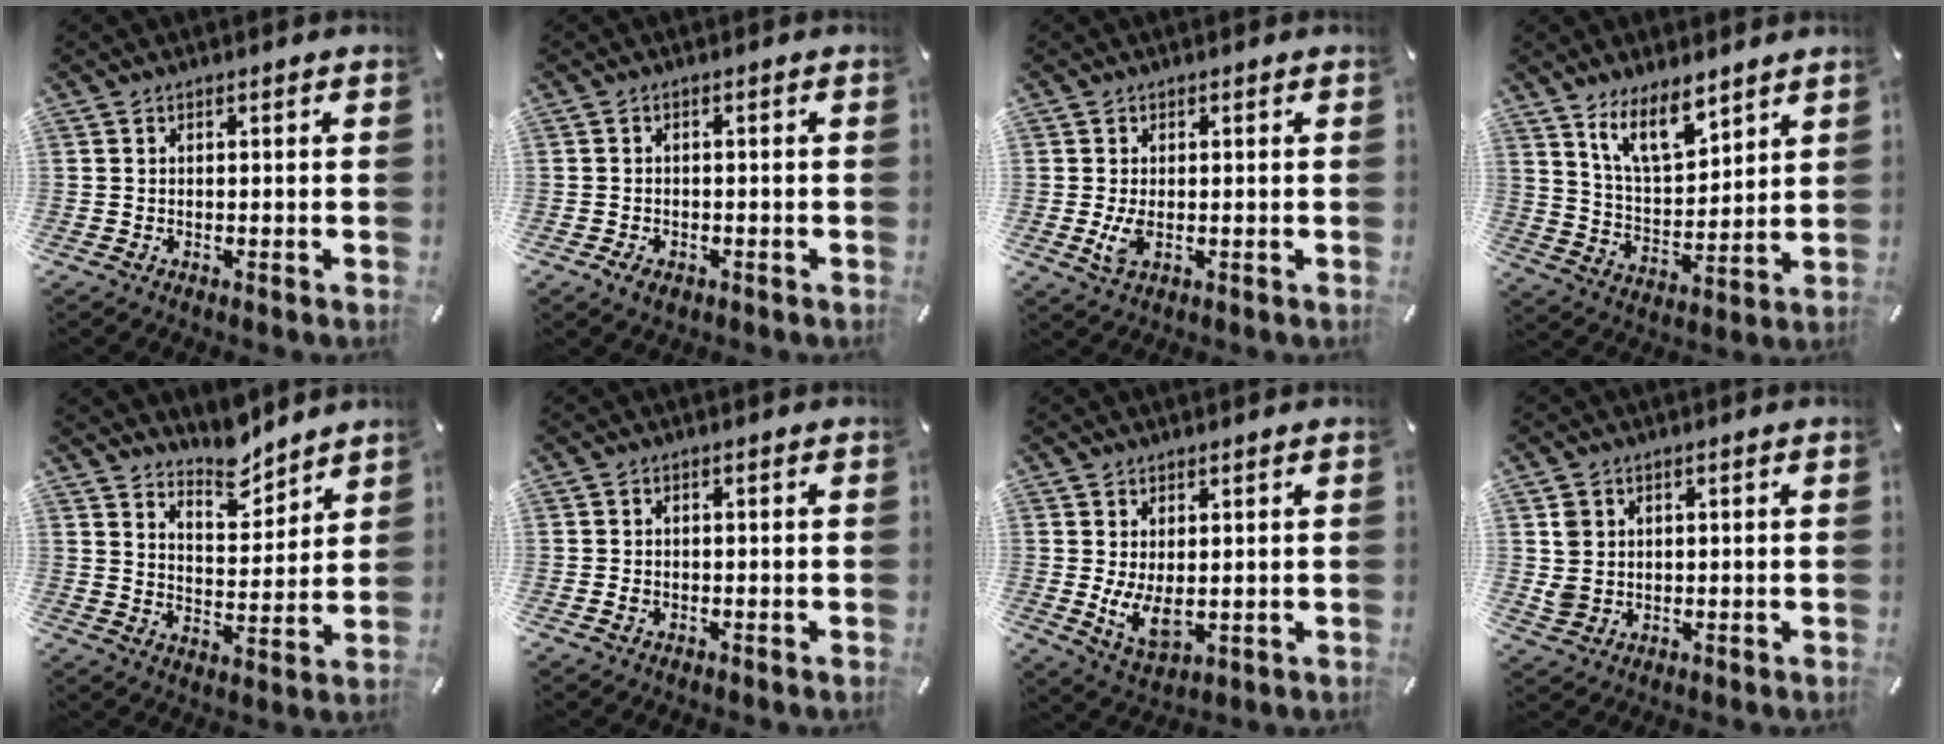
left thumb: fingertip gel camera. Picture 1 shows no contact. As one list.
[{"total": 2.0, "force": [-1.1, 1.3, 1.0], "torque": [-0.026, 0.001, -0.024]}, {"total": 3.6, "force": [-0.1, 2.2, 2.8], "torque": [-0.056, -0.006, -0.003]}, {"total": 11.6, "force": [8.7, 4.7, 6.1], "torque": [-0.121, -0.047, 0.162]}, {"total": 8.6, "force": [7.9, 3.1, 1.1], "torque": [-0.015, -0.066, 0.148]}, {"total": 1.1, "force": [-0.3, 0.8, 0.7], "torque": [-0.015, 0.002, -0.007]}, {"total": 7.3, "force": [0.7, 3.9, 6.2], "torque": [-0.125, -0.017, 0.012]}, {"total": 4.1, "force": [1.0, 3.9, 0.9], "torque": [-0.015, -0.003, 0.016]}]